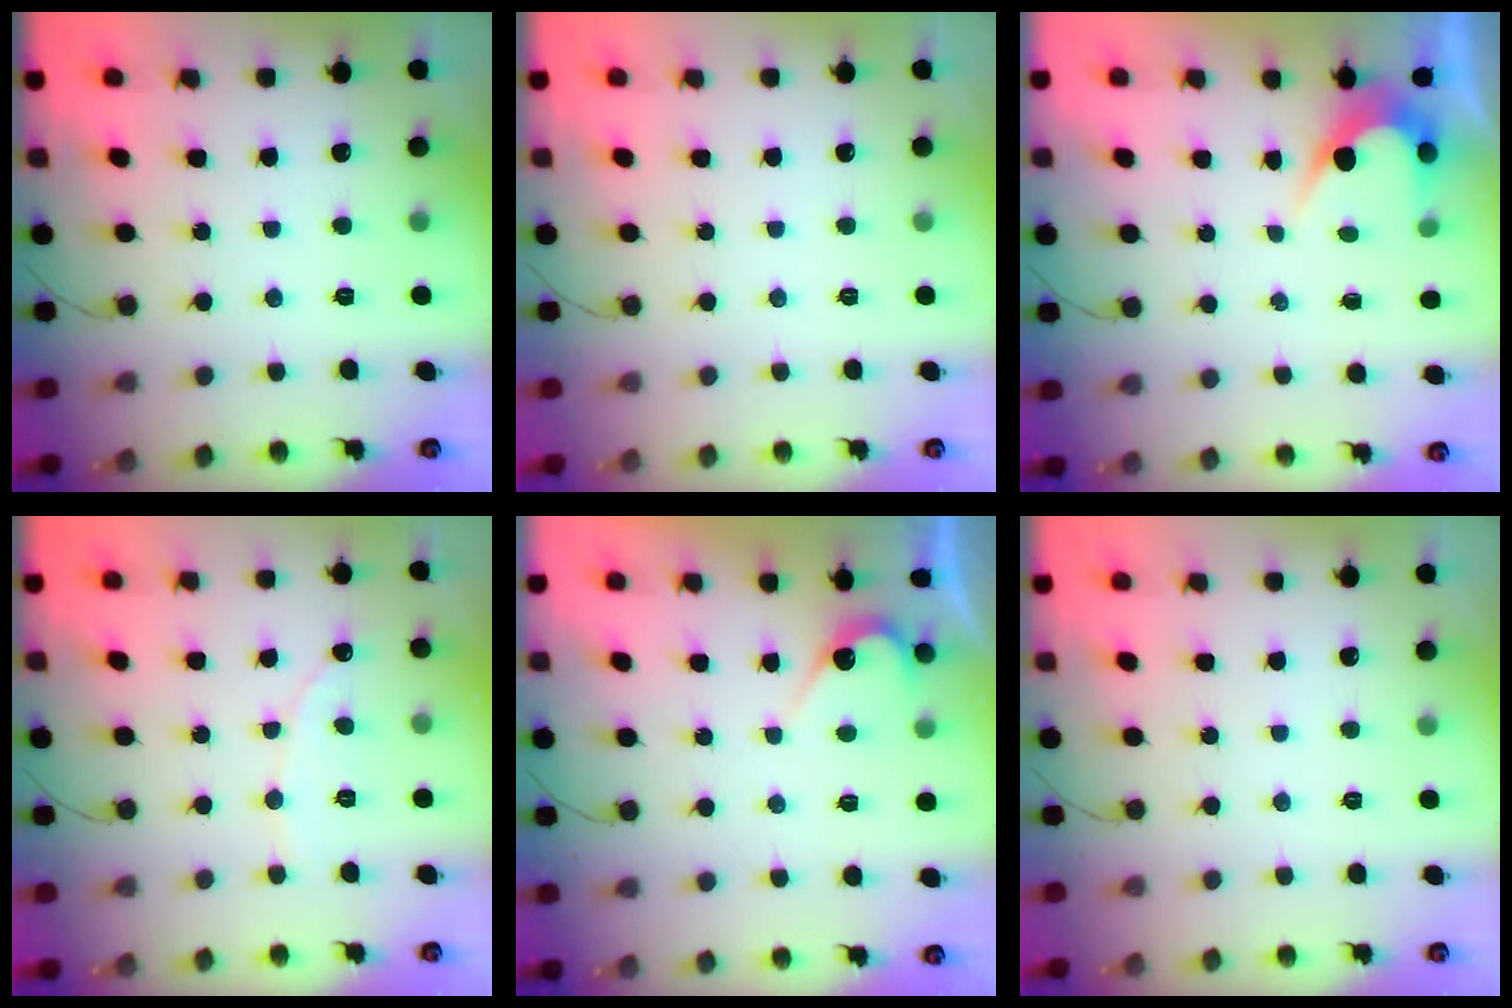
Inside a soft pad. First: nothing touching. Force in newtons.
{"total": 0.0}
{"total": 3.4, "press": 3.4, "slide": 0.2}
{"total": 2.5, "press": 2.5, "slide": 0.1}
{"total": 4.1, "press": 4.1, "slide": 0.3}
{"total": 0.0}